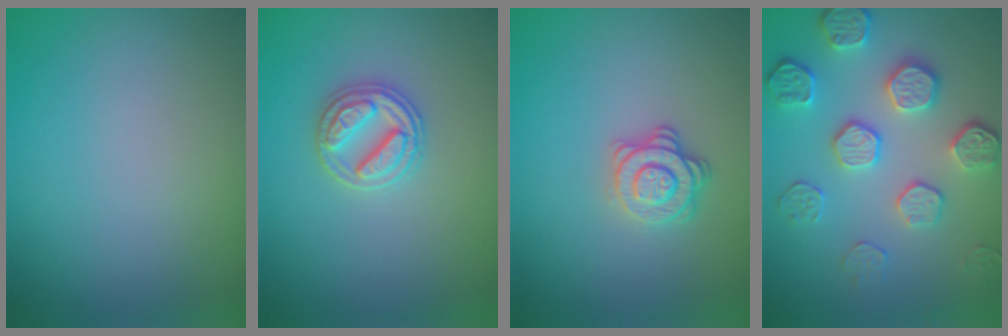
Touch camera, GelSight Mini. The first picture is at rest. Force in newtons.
{"total": 2.9, "press": 2.8, "slide": 0.4}
{"total": 2.8, "press": 2.5, "slide": 1.3}
{"total": 5.1, "press": 4.1, "slide": 3.0}